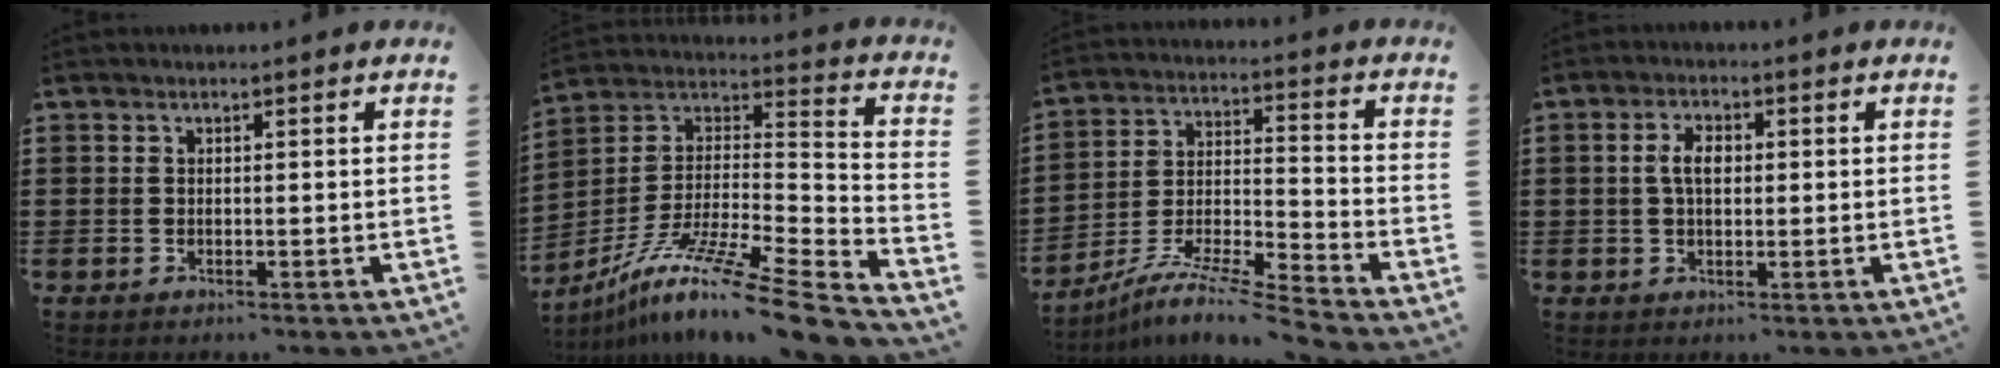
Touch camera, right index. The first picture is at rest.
{"total": 12.3, "force": [-9.4, -0.1, 7.9], "torque": [-0.138, 0.003, -0.177]}
{"total": 6.7, "force": [-6.3, -0.7, 2.3], "torque": [-0.045, -0.011, -0.125]}
{"total": 3.8, "force": [0.4, 2.0, 3.2], "torque": [-0.073, 0.006, 0.003]}